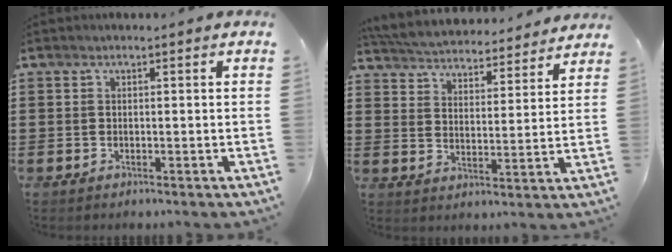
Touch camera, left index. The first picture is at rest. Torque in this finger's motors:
{"motor_torque": [1.09, -1.05, 0.55, 0.21]}